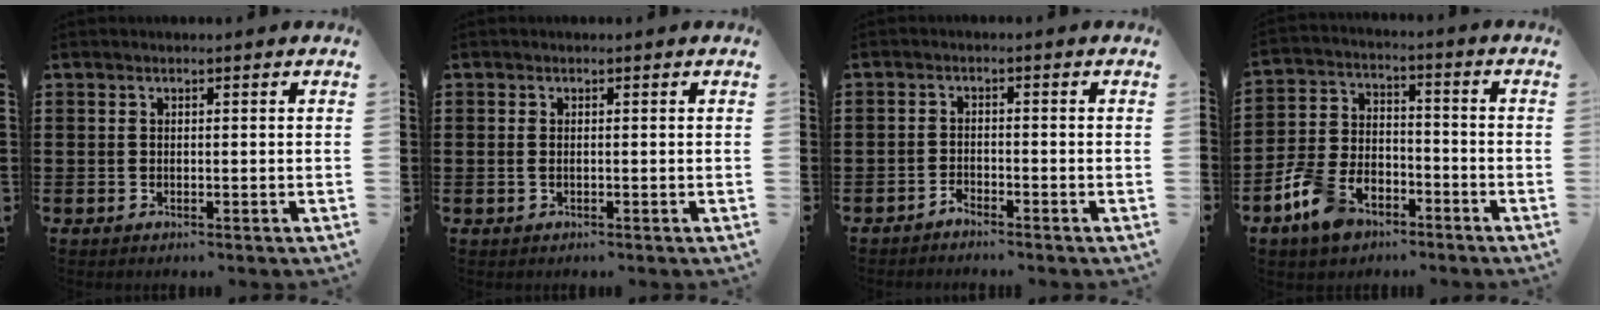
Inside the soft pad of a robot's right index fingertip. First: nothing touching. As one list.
[{"total": 0.8, "force": [0.0, 0.4, 0.8], "torque": [-0.016, 0.002, -0.002]}, {"total": 1.6, "force": [-1.5, 0.1, 0.1], "torque": [-0.007, 0.005, -0.032]}, {"total": 8.3, "force": [-5.8, 4.6, 3.9], "torque": [-0.109, 0.013, -0.115]}]